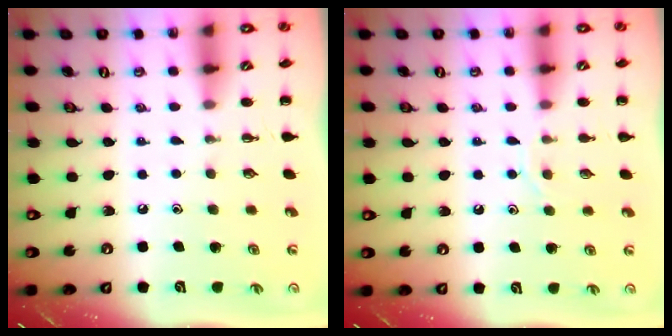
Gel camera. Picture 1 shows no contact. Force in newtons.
{"total": 7.2, "press": 7.1, "slide": 1.1}